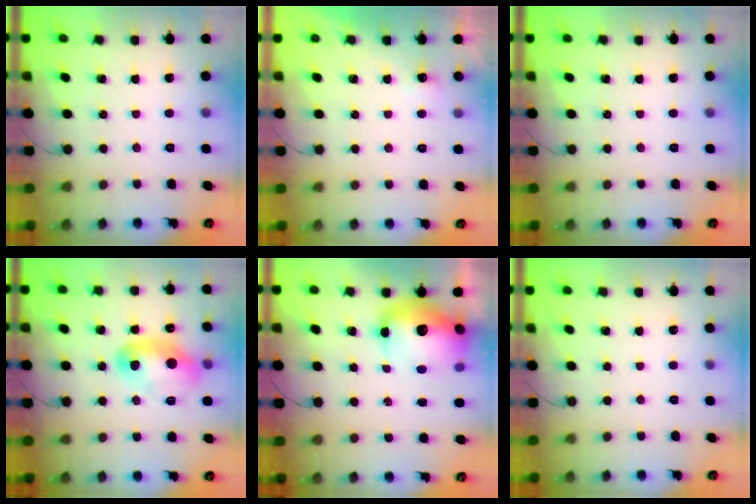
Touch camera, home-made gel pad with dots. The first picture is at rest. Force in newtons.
{"total": 3.5, "press": 1.7, "slide": 3.0}
{"total": 0.0}
{"total": 11.9, "press": 11.9, "slide": 1.0}
{"total": 14.6, "press": 14.2, "slide": 3.2}
{"total": 0.0}